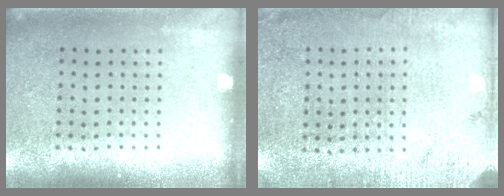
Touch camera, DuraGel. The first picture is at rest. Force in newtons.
{"total": 2.6, "press": 2.5, "slide": 0.7}